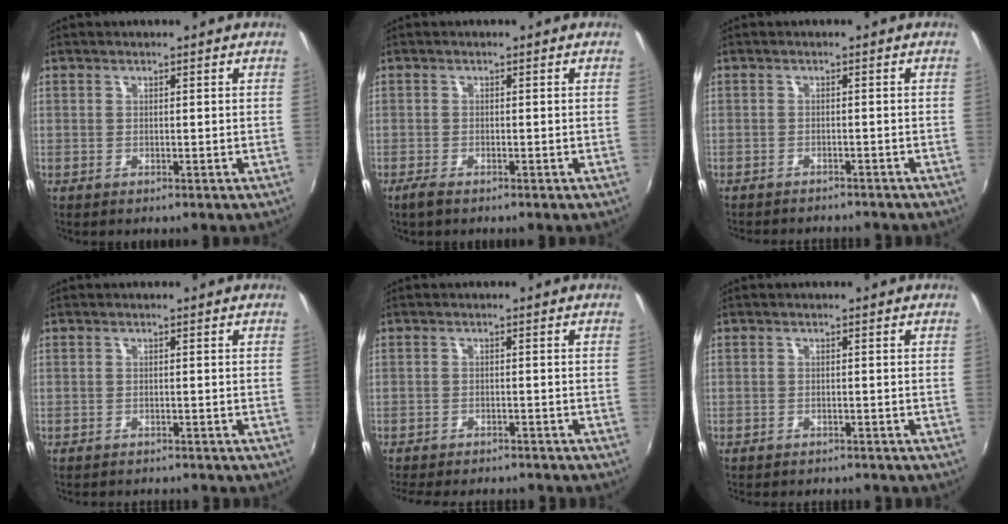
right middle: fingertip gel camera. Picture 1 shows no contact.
{"total": 2.0, "force": [-1.5, 0.4, 1.2], "torque": [-0.030, -0.005, -0.030]}
{"total": 6.4, "force": [-5.9, 1.4, 2.0], "torque": [-0.053, -0.015, -0.085]}
{"total": 5.2, "force": [-4.8, 1.0, 1.5], "torque": [-0.042, -0.015, -0.071]}
{"total": 12.0, "force": [-10.6, 3.2, 4.7], "torque": [-0.109, -0.022, -0.152]}
{"total": 6.0, "force": [-5.5, 1.4, 1.9], "torque": [-0.051, -0.015, -0.079]}